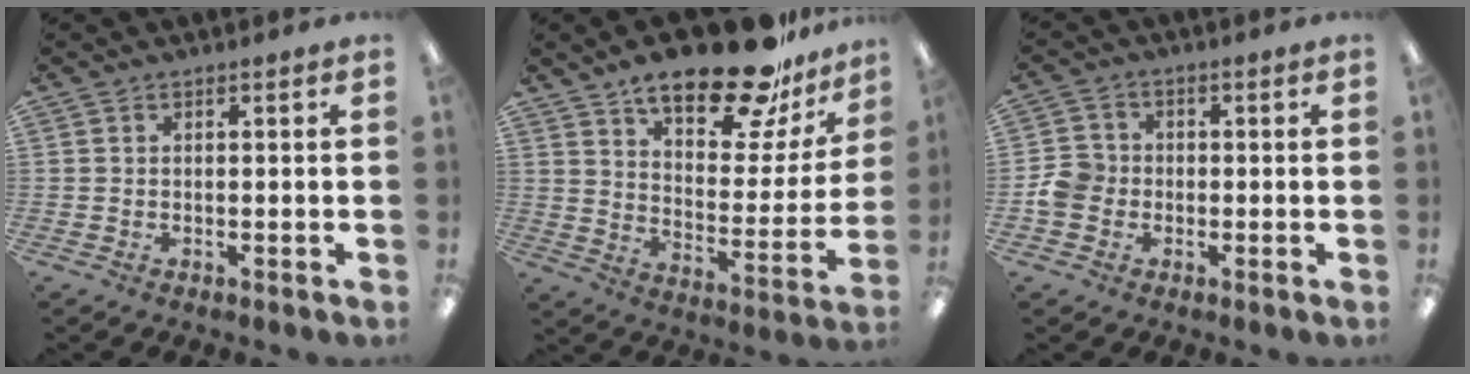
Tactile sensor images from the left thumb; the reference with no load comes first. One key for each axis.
{"total": 22.4, "fx": 17.2, "fy": 7.7, "fz": 12.1, "tx": -0.184, "ty": -0.107, "tz": 0.288}
{"total": 5.1, "fx": -1.1, "fy": 4.6, "fz": 1.9, "tx": -0.033, "ty": 0.009, "tz": -0.021}